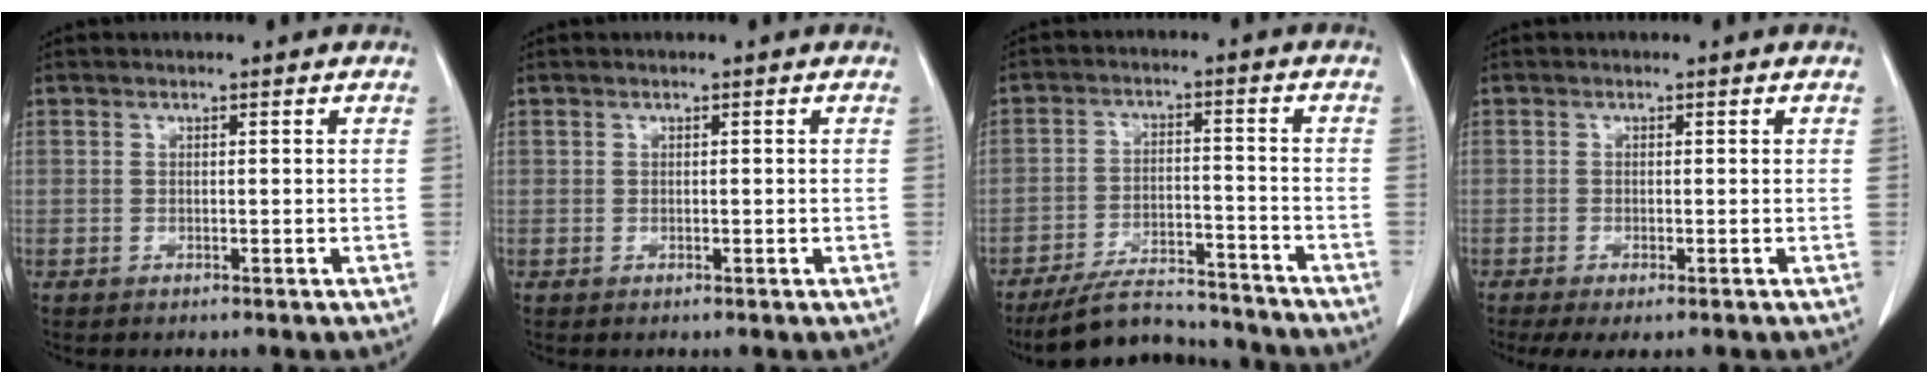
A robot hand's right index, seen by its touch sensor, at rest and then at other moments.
{"total": 0.0}
{"total": 11.1, "force": [-10.5, 2.7, 2.4], "torque": [-0.031, 0.013, -0.167]}
{"total": 3.7, "force": [-2.4, 0.9, 2.6], "torque": [-0.043, -0.010, -0.037]}